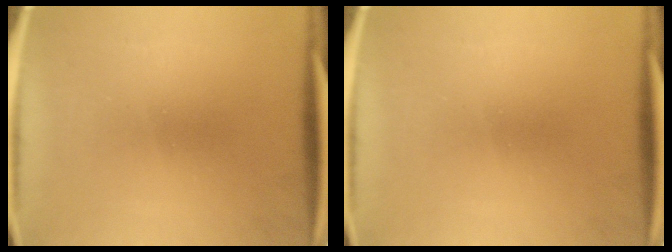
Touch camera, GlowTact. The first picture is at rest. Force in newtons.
{"total": 0.0}